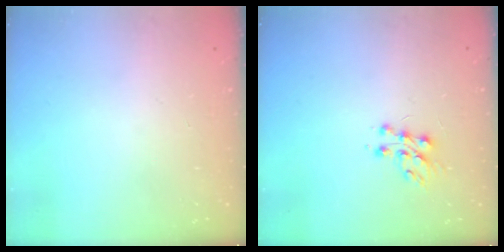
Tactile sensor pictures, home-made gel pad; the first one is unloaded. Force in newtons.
{"total": 7.9, "press": 7.8, "slide": 0.6}